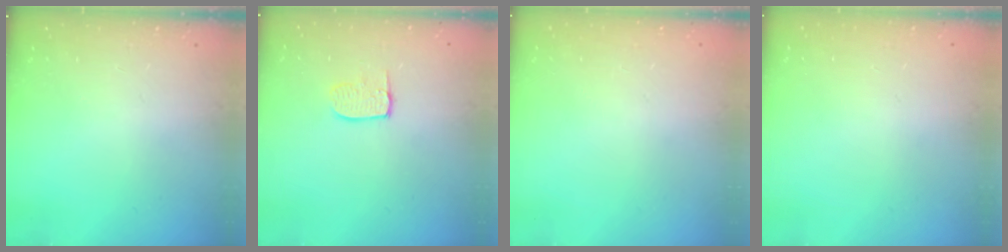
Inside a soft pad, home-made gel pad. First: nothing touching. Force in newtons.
{"total": 6.5, "press": 6.5, "slide": 0.6}
{"total": 0.0}
{"total": 0.0}